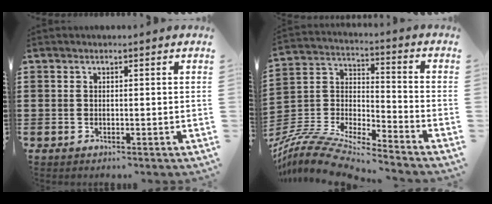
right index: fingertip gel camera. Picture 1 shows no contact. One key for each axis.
{"total": 9.0, "fx": -8.5, "fy": 1.0, "fz": 2.8, "tx": -0.077, "ty": -0.003, "tz": -0.177}